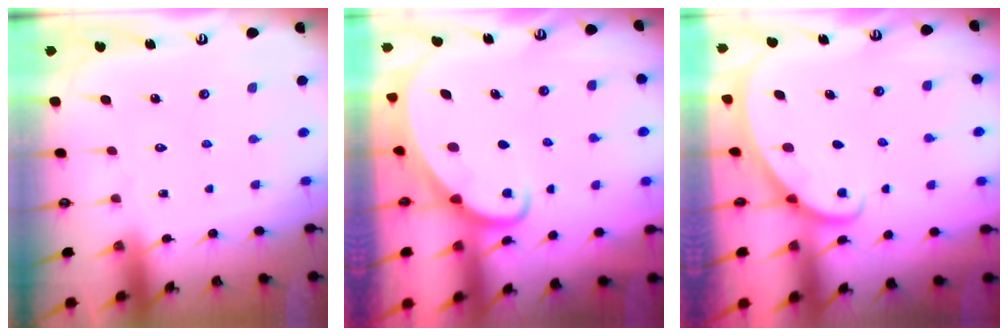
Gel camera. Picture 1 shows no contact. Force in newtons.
{"total": 2.4, "press": 2.4, "slide": 0.3}
{"total": 2.1, "press": 2.1, "slide": 0.1}